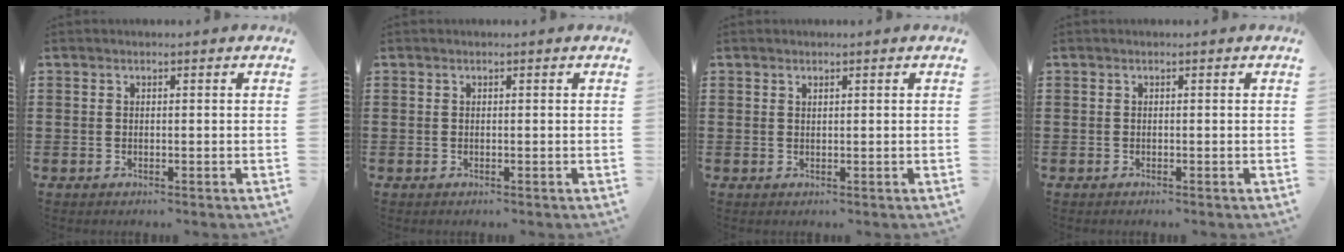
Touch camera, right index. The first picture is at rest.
{"total": 0.0}
{"total": 0.5, "force": [0.4, 0.2, 0.2], "torque": [-0.005, 0.002, 0.008]}
{"total": 0.0}